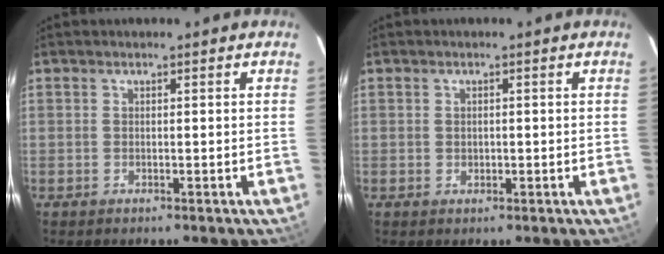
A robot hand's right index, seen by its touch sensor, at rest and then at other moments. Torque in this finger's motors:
{"motor_torque": [-0.09, -0.01, -0.03, -0.02]}